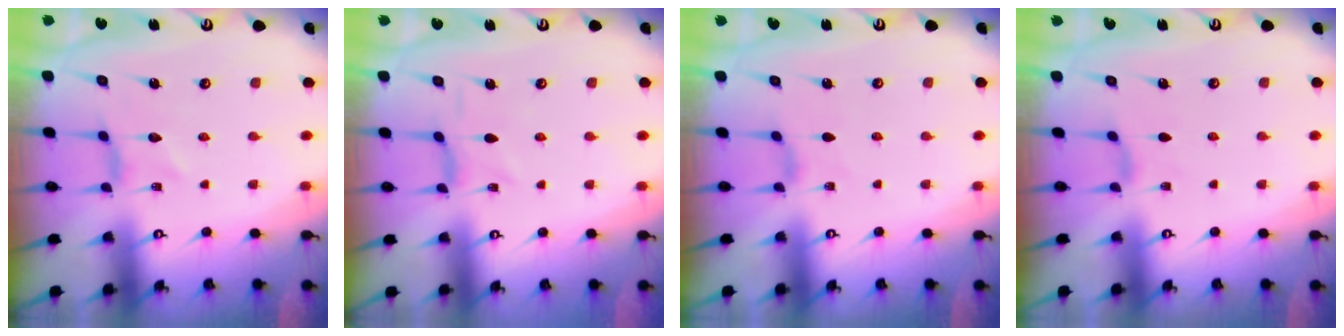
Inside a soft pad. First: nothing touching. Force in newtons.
{"total": 0.8, "press": 0.7, "slide": 0.3}
{"total": 2.1, "press": 2.0, "slide": 0.5}
{"total": 2.2, "press": 2.2, "slide": 0.5}